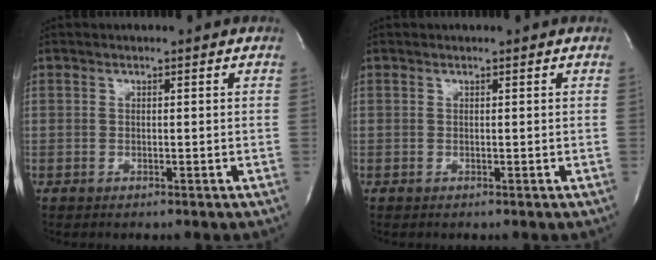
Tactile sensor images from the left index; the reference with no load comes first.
{"total": 0.0}